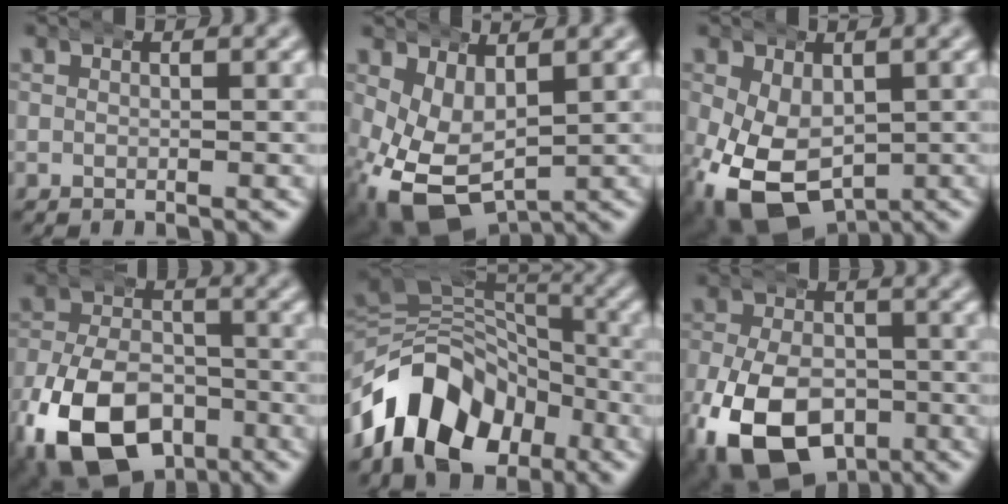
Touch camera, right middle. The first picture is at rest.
{"total": 10.0, "force": [-3.2, 7.2, 6.1], "torque": [-0.154, -0.074, -0.023]}
{"total": 11.5, "force": [-4.2, 8.4, 6.6], "torque": [-0.157, -0.079, -0.032]}
{"total": 12.3, "force": [-6.1, 8.2, 6.8], "torque": [-0.133, -0.051, -0.086]}
{"total": 14.0, "force": [-3.6, 10.7, 8.3], "torque": [-0.151, -0.026, -0.052]}
{"total": 11.2, "force": [-4.9, 7.6, 6.6], "torque": [-0.142, -0.052, -0.060]}